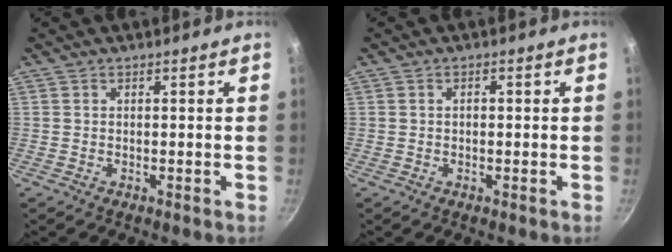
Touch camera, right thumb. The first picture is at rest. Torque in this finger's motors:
{"motor_torque": [-0.44, -0.43, 0.46, -0.02, 0.05]}